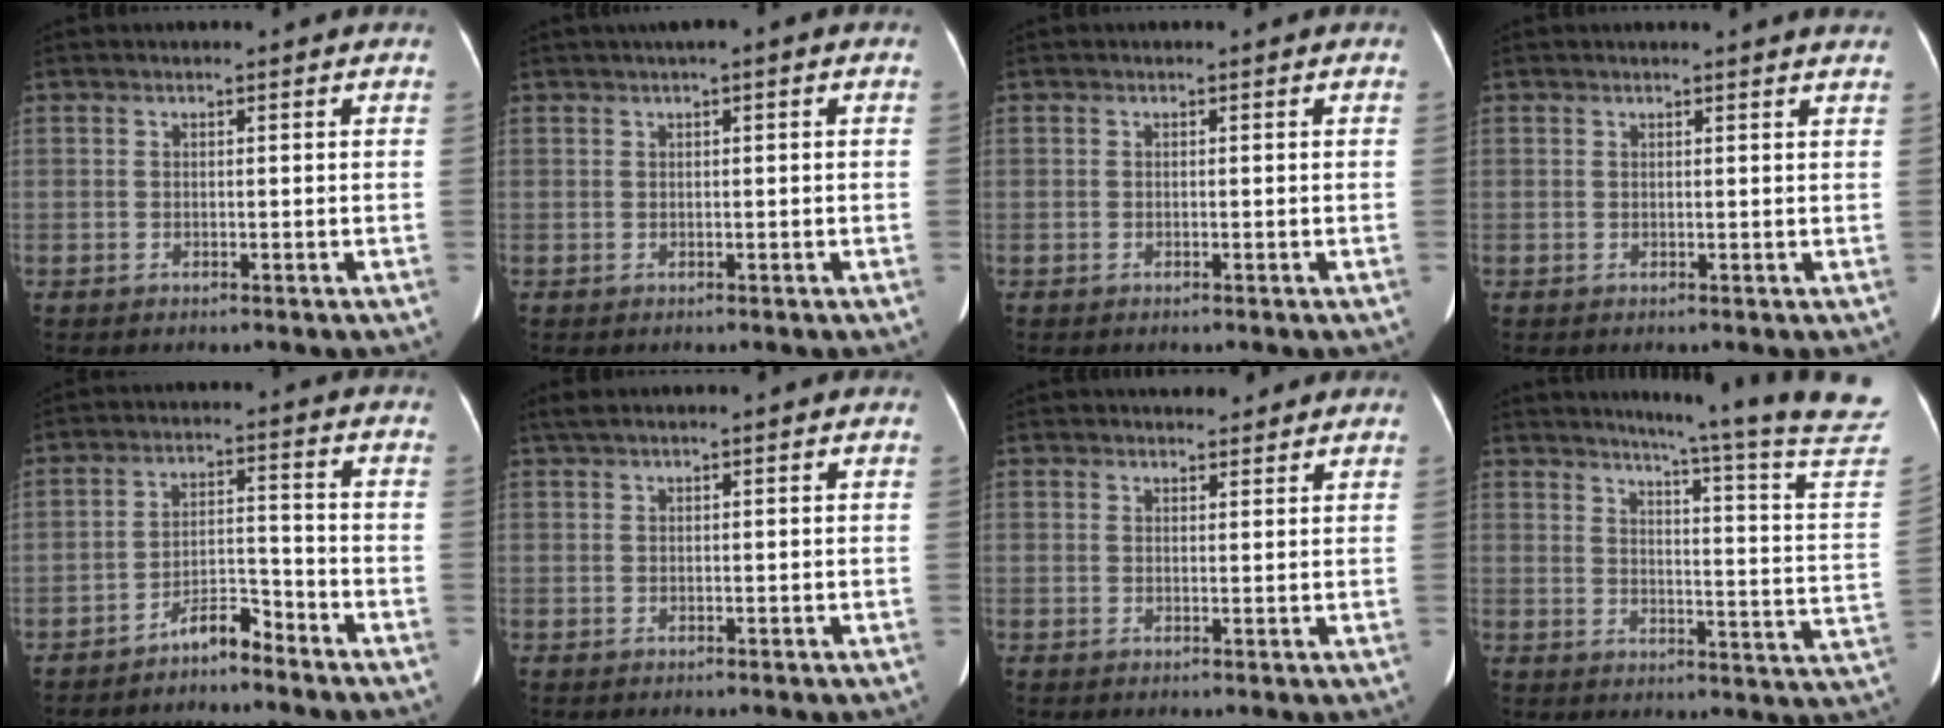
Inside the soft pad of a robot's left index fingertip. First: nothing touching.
{"total": 2.2, "force": [1.0, 0.2, 1.9], "torque": [-0.038, 0.013, 0.016]}
{"total": 0.0}
{"total": 4.0, "force": [3.8, -0.4, 1.2], "torque": [-0.017, 0.000, 0.024]}
{"total": 4.7, "force": [-4.2, 0.8, 1.9], "torque": [-0.031, 0.003, -0.075]}
{"total": 2.8, "force": [2.3, 0.2, 1.6], "torque": [-0.024, 0.040, 0.040]}
{"total": 4.0, "force": [3.6, 1.4, 1.0], "torque": [-0.006, 0.008, 0.043]}
{"total": 22.9, "force": [20.5, -3.0, 9.7], "torque": [-0.147, -0.125, 0.238]}